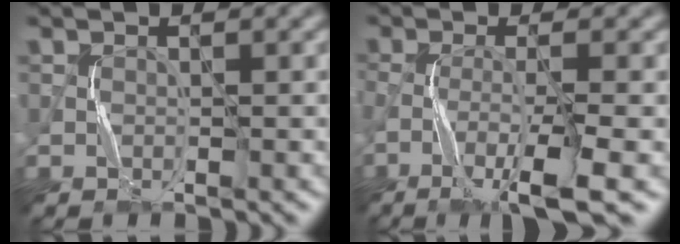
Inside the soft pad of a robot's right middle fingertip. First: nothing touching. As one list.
[{"total": 6.1, "force": [-2.9, 1.0, 5.3], "torque": [-0.092, -0.002, -0.061]}]